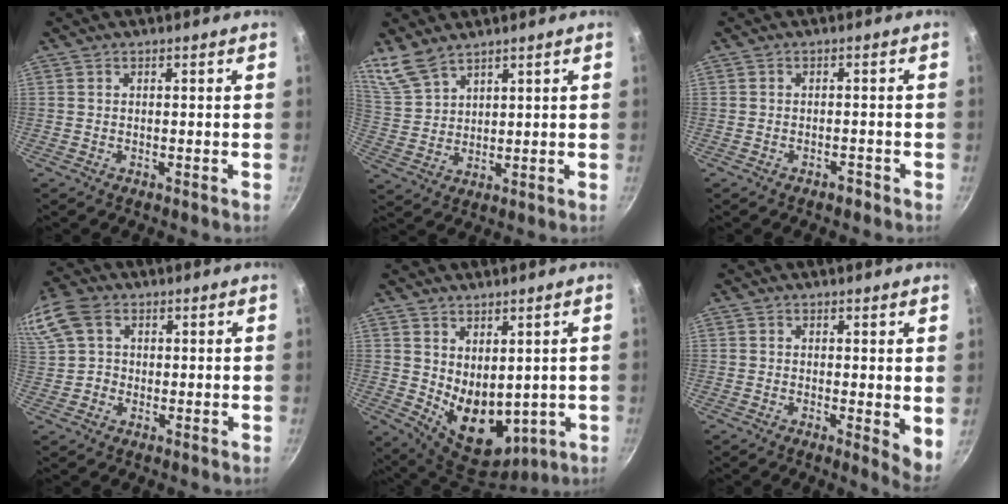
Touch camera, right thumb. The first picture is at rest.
{"total": 7.1, "force": [5.9, 2.8, 2.5], "torque": [-0.043, -0.020, 0.135]}
{"total": 1.5, "force": [-1.2, 0.7, 0.6], "torque": [-0.004, 0.016, -0.012]}
{"total": 14.0, "force": [3.7, 11.3, 7.5], "torque": [-0.185, 0.033, 0.066]}
{"total": 11.5, "force": [1.7, 7.7, 8.4], "torque": [-0.105, -0.042, 0.055]}
{"total": 4.5, "force": [0.7, 1.8, 4.1], "torque": [-0.048, -0.013, 0.006]}